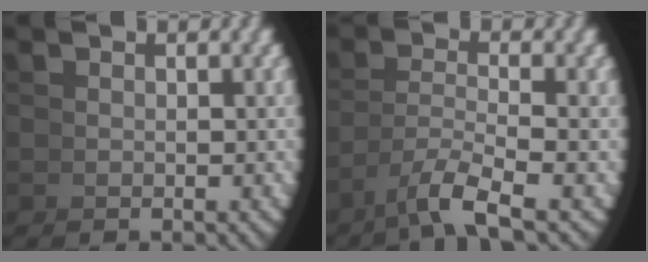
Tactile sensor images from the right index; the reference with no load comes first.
{"total": 3.8, "force": [-1.5, 1.0, 3.3], "torque": [-0.065, -0.017, -0.015]}